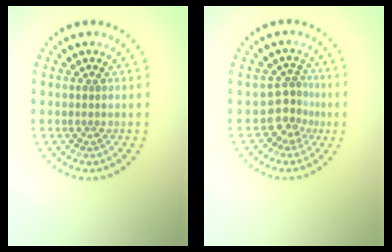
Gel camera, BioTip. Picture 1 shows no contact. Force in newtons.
{"total": 2.9, "press": 2.0, "slide": 2.1}